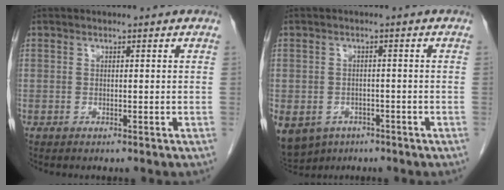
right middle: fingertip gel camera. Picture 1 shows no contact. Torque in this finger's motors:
{"motor_torque": [1.03, -1.11, 1.05, 0.21]}